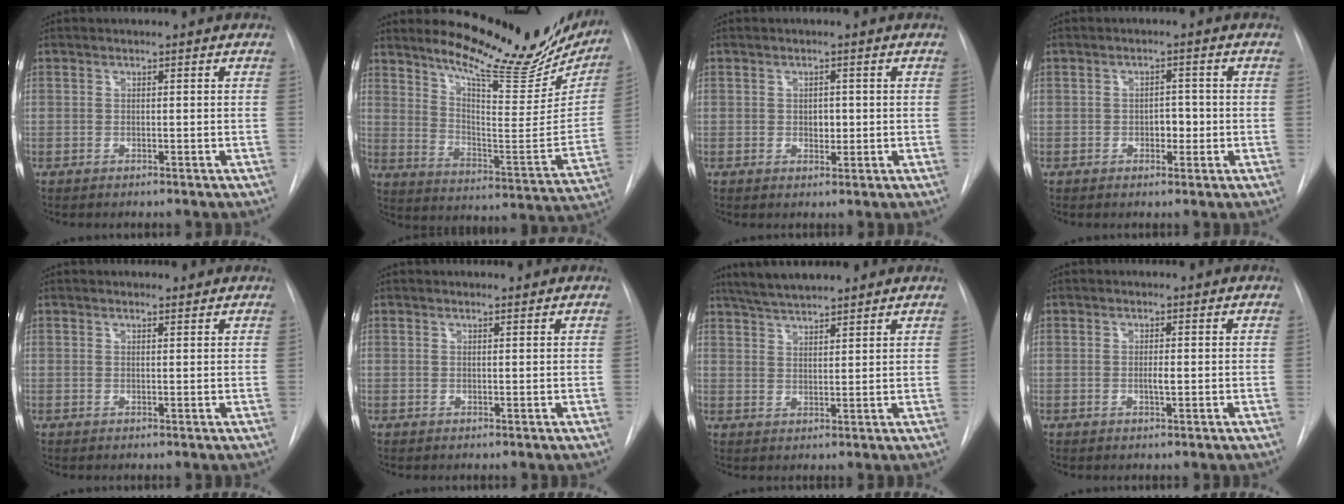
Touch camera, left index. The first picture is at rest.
{"total": 21.5, "force": [18.3, 5.0, 10.1], "torque": [-0.144, -0.072, 0.243]}
{"total": 1.7, "force": [-0.5, 1.2, 1.2], "torque": [-0.015, -0.006, -0.005]}
{"total": 2.5, "force": [-1.0, 1.4, 1.7], "torque": [-0.019, -0.002, -0.014]}
{"total": 1.3, "force": [1.3, 0.4, 0.2], "torque": [-0.008, 0.000, 0.014]}
{"total": 0.9, "force": [0.9, 0.1, 0.1], "torque": [-0.005, 0.000, 0.012]}
{"total": 7.8, "force": [6.9, 0.9, 3.3], "torque": [-0.058, 0.020, 0.117]}
{"total": 1.1, "force": [-0.5, 0.0, 1.0], "torque": [-0.020, -0.008, -0.008]}